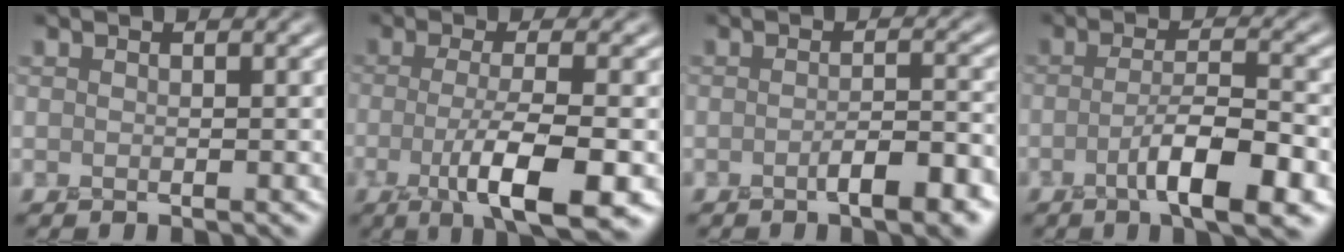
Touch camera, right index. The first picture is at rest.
{"total": 7.2, "force": [-2.0, 1.7, 6.7], "torque": [-0.105, 0.000, -0.039]}
{"total": 4.2, "force": [-1.7, 1.2, 3.7], "torque": [-0.055, 0.003, -0.028]}
{"total": 6.2, "force": [-2.2, 1.2, 5.6], "torque": [-0.089, 0.009, -0.042]}